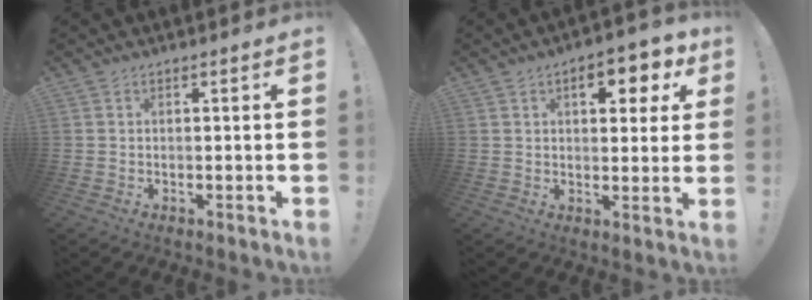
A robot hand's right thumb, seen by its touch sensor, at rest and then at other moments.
{"total": 8.8, "force": [3.6, 4.4, 6.8], "torque": [-0.073, -0.011, 0.054]}